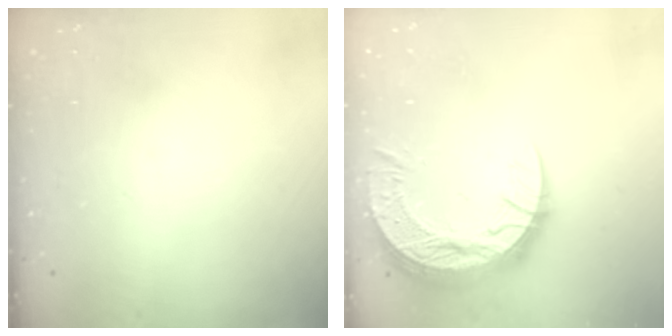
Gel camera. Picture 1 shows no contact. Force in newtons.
{"total": 15.4, "press": 15.3, "slide": 1.1}